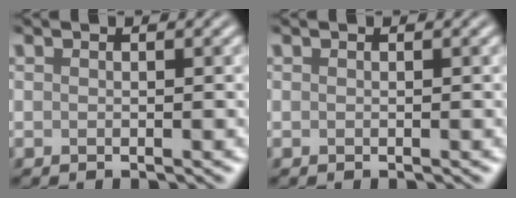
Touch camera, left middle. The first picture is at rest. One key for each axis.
{"total": 0.0}